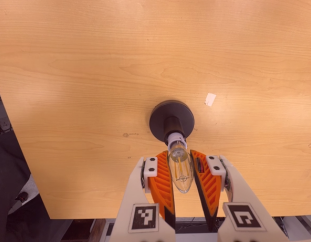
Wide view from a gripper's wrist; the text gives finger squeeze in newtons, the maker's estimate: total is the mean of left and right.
{"total": 13.5, "left": 13.5, "right": 13.6}